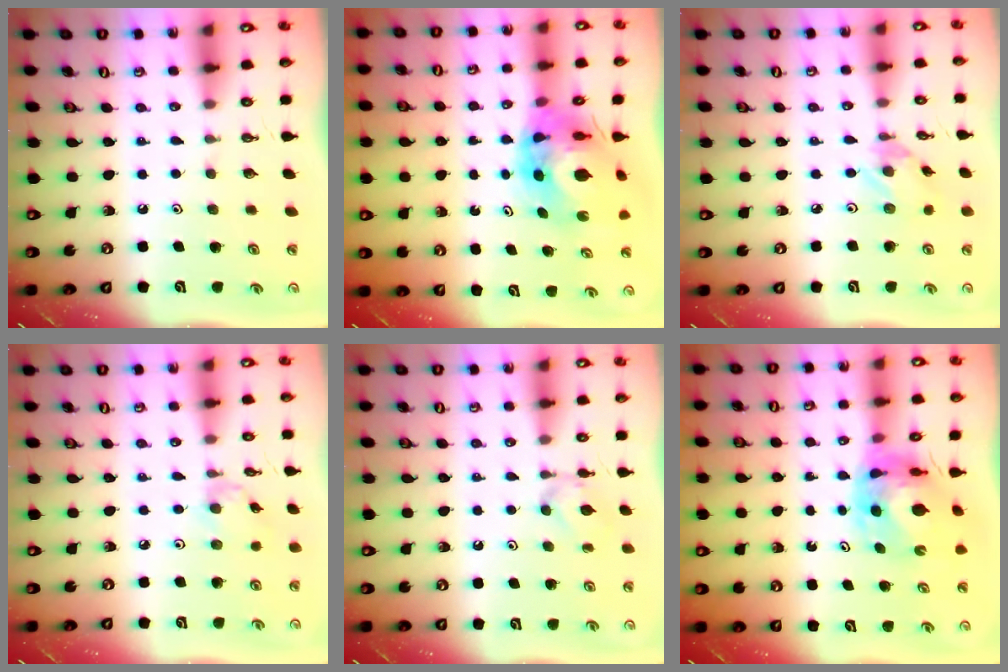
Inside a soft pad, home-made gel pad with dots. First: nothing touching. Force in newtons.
{"total": 11.0, "press": 11.0, "slide": 1.0}
{"total": 2.7, "press": 2.7, "slide": 0.1}
{"total": 2.6, "press": 2.5, "slide": 0.5}
{"total": 6.2, "press": 6.1, "slide": 1.0}
{"total": 10.0, "press": 9.9, "slide": 1.2}